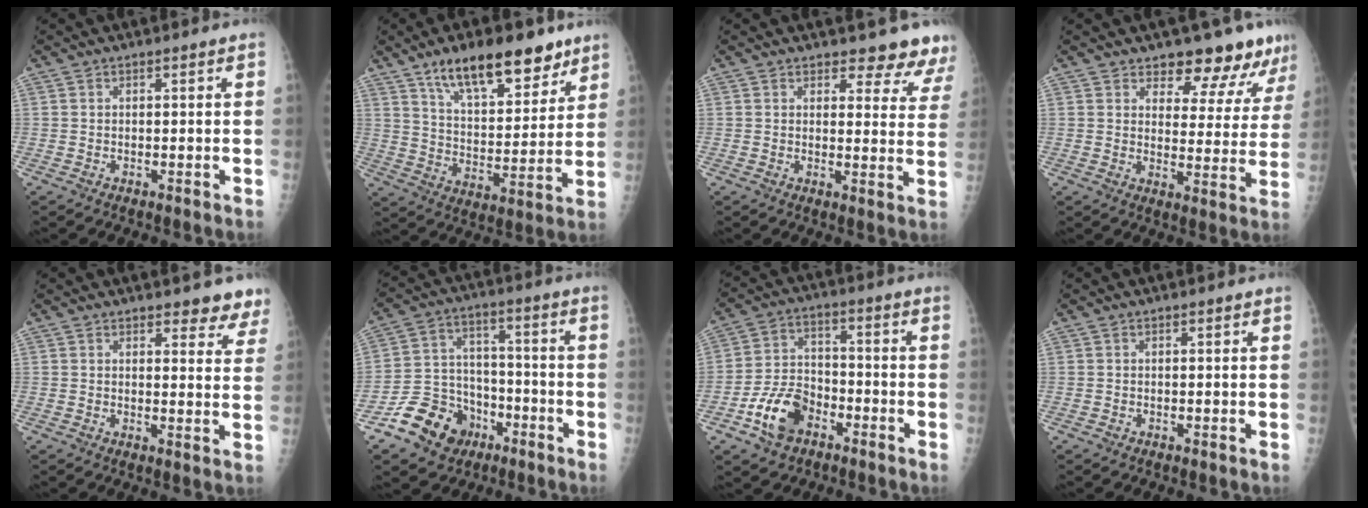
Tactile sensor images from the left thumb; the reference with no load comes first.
{"total": 17.3, "force": [11.5, 7.1, 10.7], "torque": [-0.122, -0.058, 0.193]}
{"total": 8.7, "force": [8.1, 2.9, 1.4], "torque": [0.026, -0.052, 0.068]}
{"total": 11.5, "force": [10.0, 4.3, 3.8], "torque": [-0.004, -0.071, 0.120]}
{"total": 6.3, "force": [5.6, 2.3, 1.8], "torque": [0.018, -0.031, 0.049]}
{"total": 13.1, "force": [-7.4, 9.9, 4.5], "torque": [-0.045, 0.068, -0.122]}
{"total": 10.7, "force": [-5.4, 7.0, 5.9], "torque": [-0.095, 0.032, -0.099]}
{"total": 0.0}